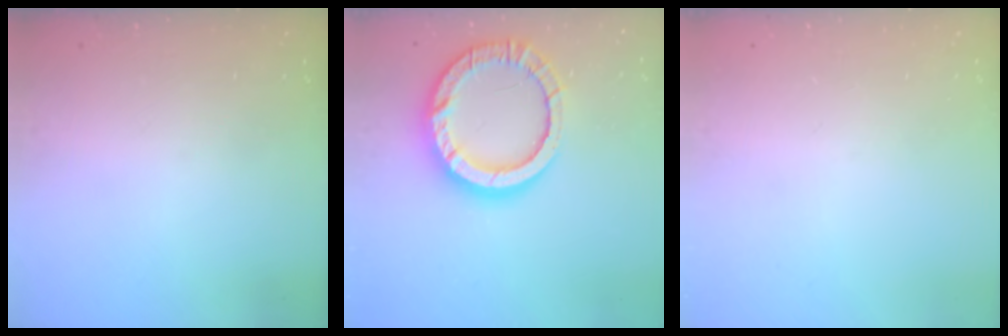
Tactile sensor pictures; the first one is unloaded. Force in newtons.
{"total": 16.6, "press": 16.5, "slide": 1.4}
{"total": 0.0}